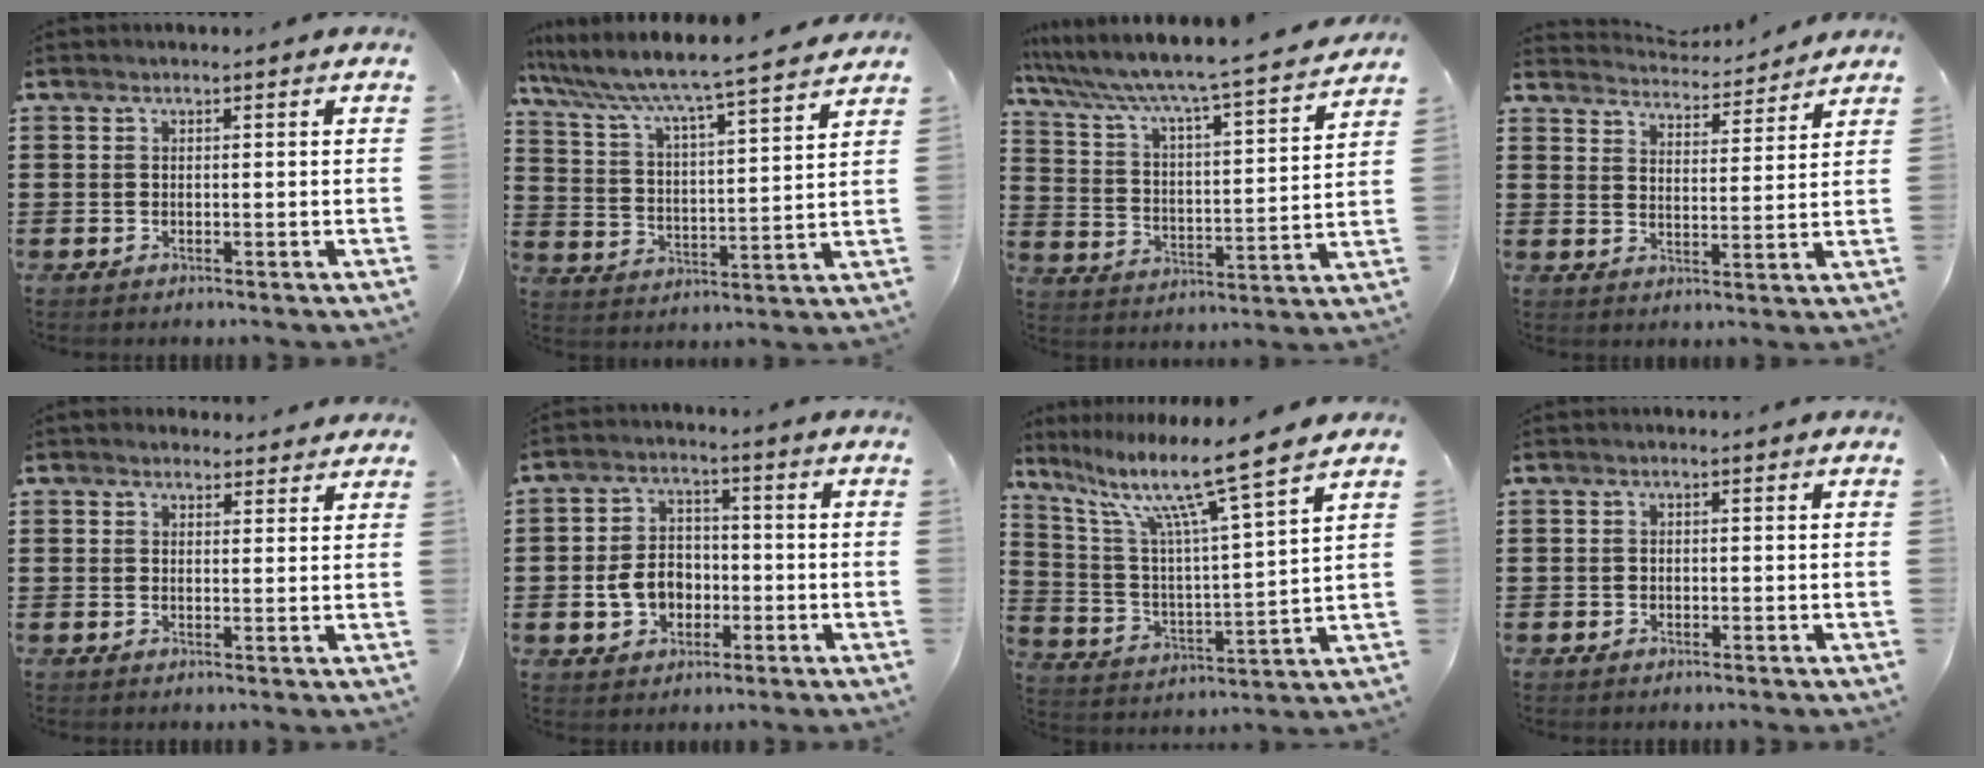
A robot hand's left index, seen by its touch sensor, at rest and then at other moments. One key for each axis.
{"total": 5.0, "fx": 4.5, "fy": -0.6, "fz": 2.0, "tx": -0.064, "ty": -0.047, "tz": 0.064}
{"total": 5.3, "fx": 4.7, "fy": -0.3, "fz": 2.5, "tx": -0.074, "ty": -0.049, "tz": 0.066}
{"total": 4.0, "fx": 4.0, "fy": -0.2, "fz": 0.2, "tx": -0.024, "ty": -0.029, "tz": 0.066}
{"total": 2.0, "fx": 1.9, "fy": 0.7, "fz": 0.0, "tx": -0.006, "ty": 0.000, "tz": 0.037}
{"total": 6.6, "fx": -1.7, "fy": 5.2, "fz": 3.7, "tx": -0.081, "ty": 0.007, "tz": -0.035}
{"total": 11.2, "fx": 8.4, "fy": -0.2, "fz": 7.3, "tx": -0.166, "ty": -0.056, "tz": 0.130}
{"total": 0.7, "fx": -0.3, "fy": 0.6, "fz": 0.1, "tx": -0.005, "ty": 0.002, "tz": -0.007}